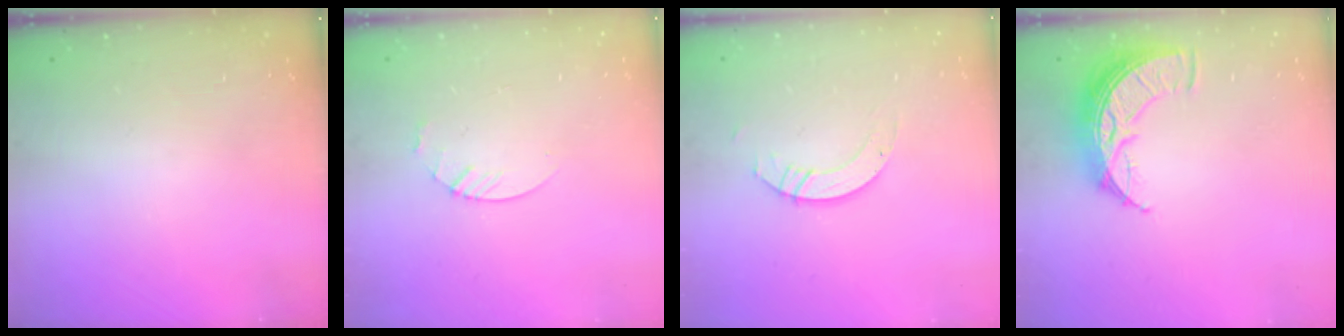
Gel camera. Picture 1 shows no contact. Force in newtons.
{"total": 3.0, "press": 2.9, "slide": 0.3}
{"total": 4.4, "press": 4.4, "slide": 0.0}
{"total": 10.9, "press": 10.9, "slide": 0.7}